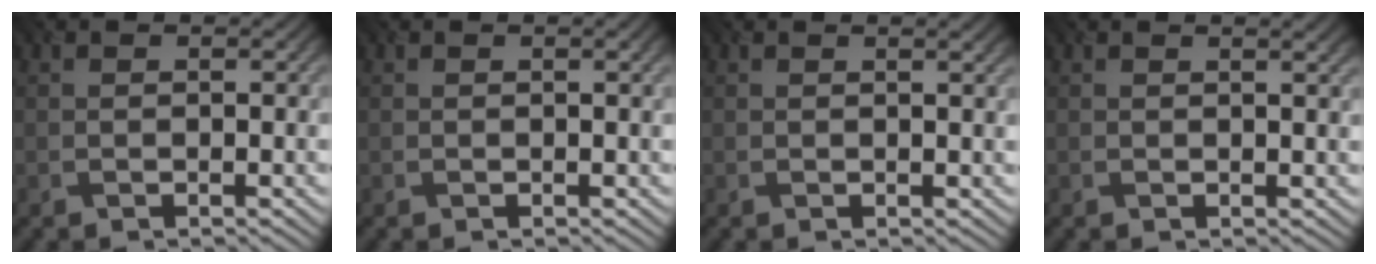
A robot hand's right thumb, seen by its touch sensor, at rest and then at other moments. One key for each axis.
{"total": 0.7, "fx": 0.2, "fy": 0.1, "fz": 0.6, "tx": -0.009, "ty": 0.003, "tz": 0.003}
{"total": 1.3, "fx": 0.8, "fy": 0.2, "fz": 1.0, "tx": -0.016, "ty": 0.000, "tz": 0.009}
{"total": 1.6, "fx": 1.0, "fy": 0.3, "fz": 1.3, "tx": -0.020, "ty": -0.001, "tz": 0.010}